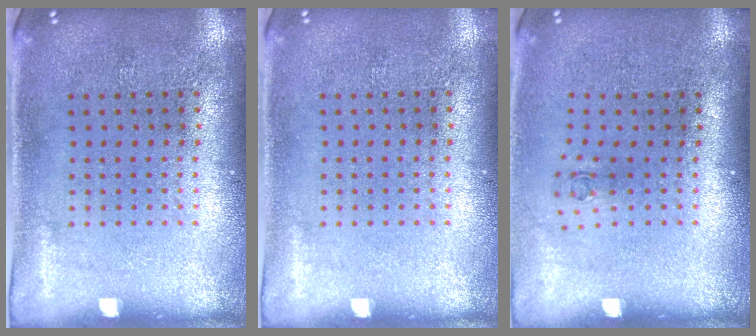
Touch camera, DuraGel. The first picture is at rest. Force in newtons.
{"total": 0.0}
{"total": 0.7, "press": 0.3, "slide": 0.6}